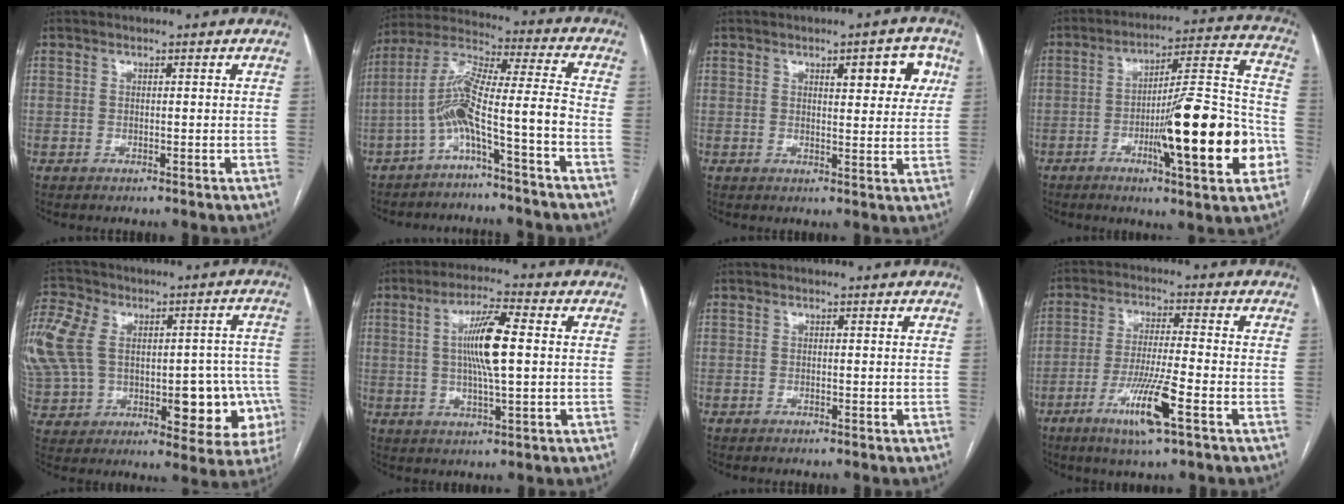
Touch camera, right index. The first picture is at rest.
{"total": 10.2, "force": [-4.5, -0.4, 9.2], "torque": [-0.179, 0.042, -0.084]}
{"total": 6.6, "force": [2.8, 2.0, 5.6], "torque": [-0.064, 0.006, 0.033]}
{"total": 20.0, "force": [-6.1, 2.1, 18.9], "torque": [-0.265, 0.005, -0.086]}
{"total": 29.5, "force": [-0.5, 18.4, 23.0], "torque": [-0.457, 0.075, 0.031]}
{"total": 9.2, "force": [1.0, 0.9, 9.1], "torque": [-0.171, 0.003, 0.016]}
{"total": 0.0}
{"total": 9.6, "force": [-4.4, 0.0, 8.6], "torque": [-0.165, -0.015, -0.080]}